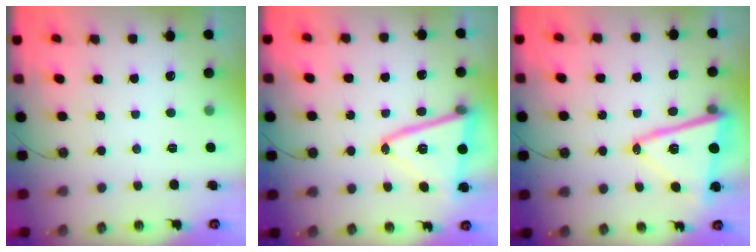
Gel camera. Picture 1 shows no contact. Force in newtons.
{"total": 15.9, "press": 15.6, "slide": 2.9}
{"total": 15.0, "press": 14.9, "slide": 1.8}